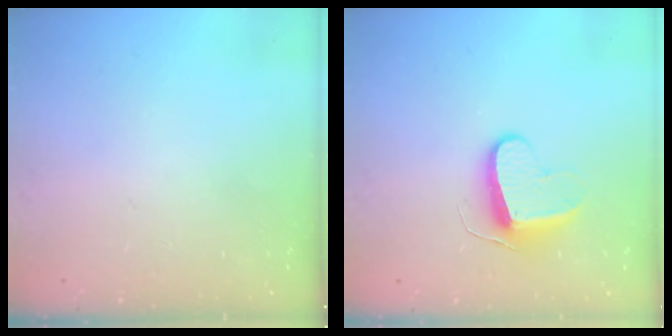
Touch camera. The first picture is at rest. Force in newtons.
{"total": 9.0, "press": 9.0, "slide": 0.3}